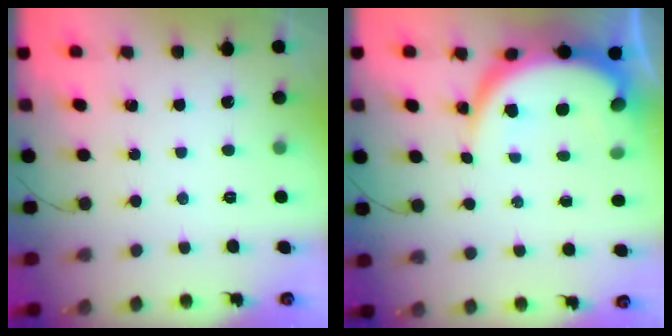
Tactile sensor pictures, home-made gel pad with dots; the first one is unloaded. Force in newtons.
{"total": 9.6, "press": 9.6, "slide": 1.0}